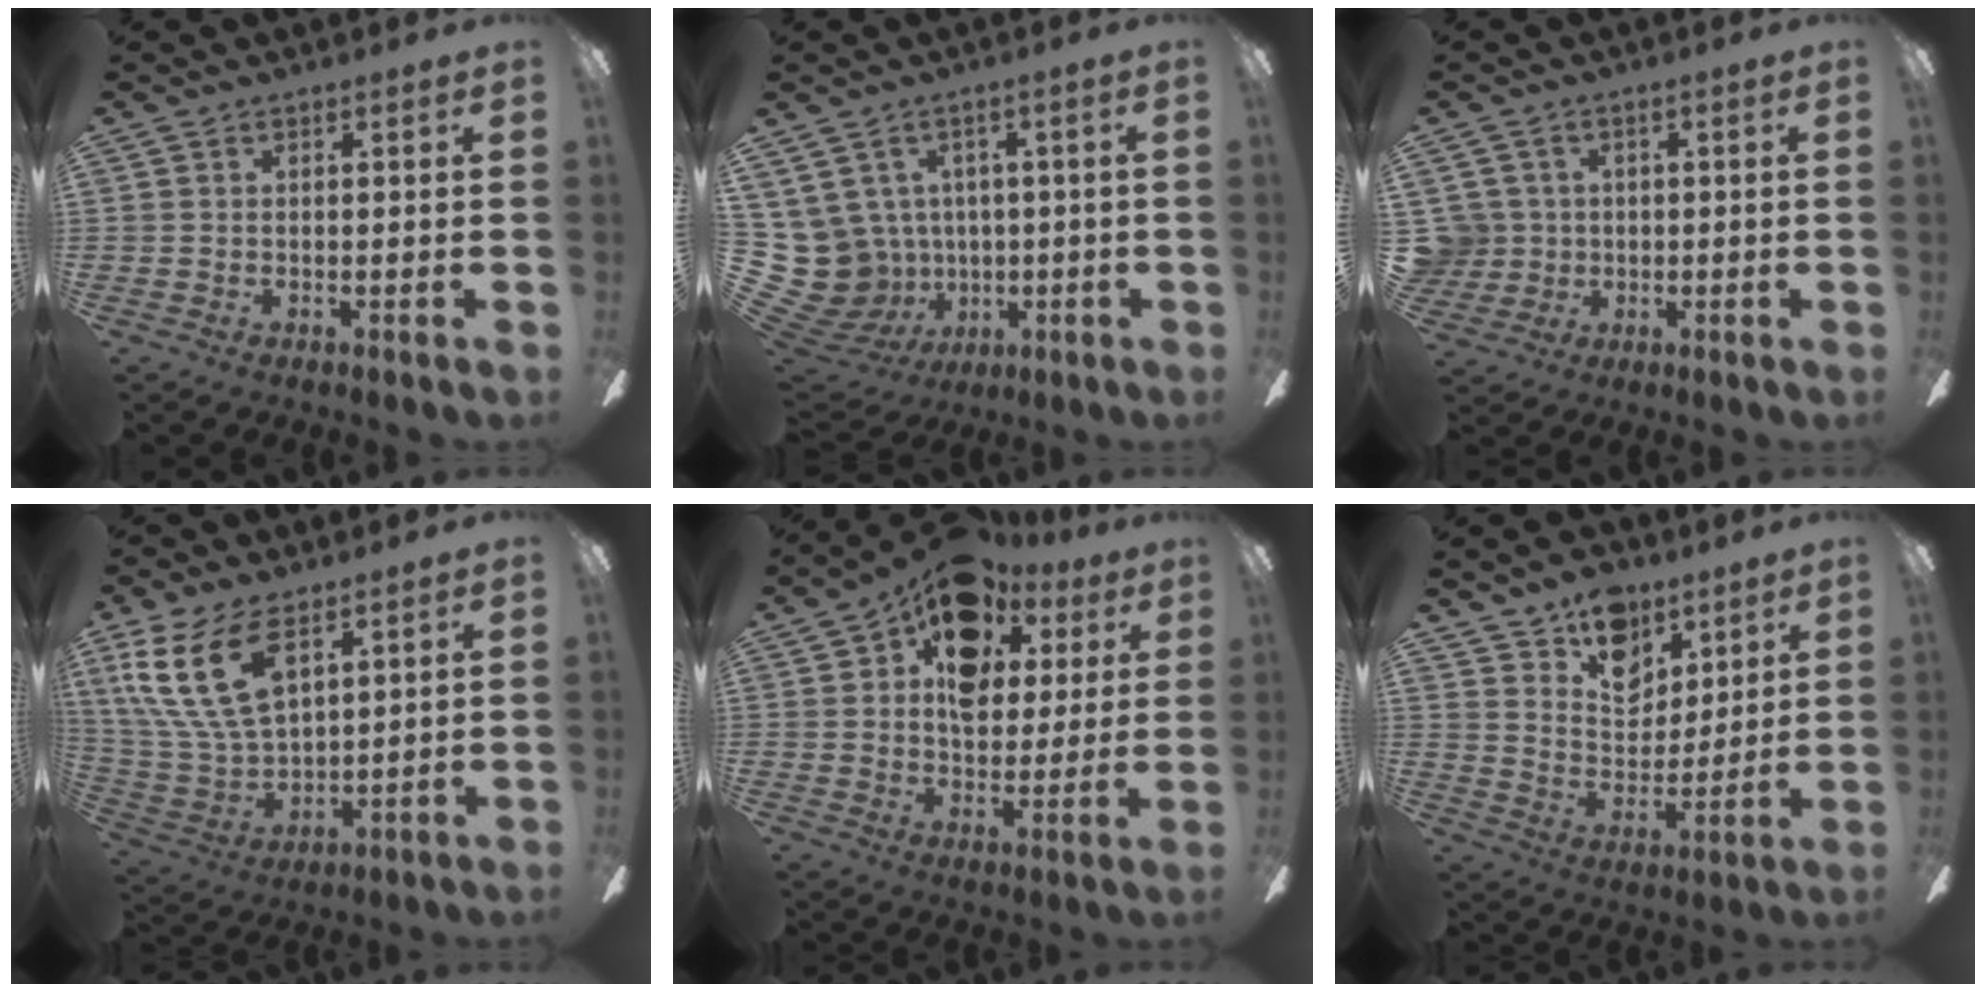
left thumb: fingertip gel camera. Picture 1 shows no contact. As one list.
[{"total": 11.6, "force": [1.4, 10.9, 3.6], "torque": [-0.125, -0.023, 0.043]}, {"total": 6.1, "force": [1.0, 6.0, 1.0], "torque": [-0.047, 0.006, 0.024]}, {"total": 18.7, "force": [9.5, 9.8, 12.7], "torque": [-0.283, -0.029, 0.172]}, {"total": 14.5, "force": [7.8, 9.5, 7.6], "torque": [-0.125, -0.031, 0.145]}, {"total": 13.7, "force": [9.4, 8.6, 4.8], "torque": [-0.078, -0.057, 0.180]}]